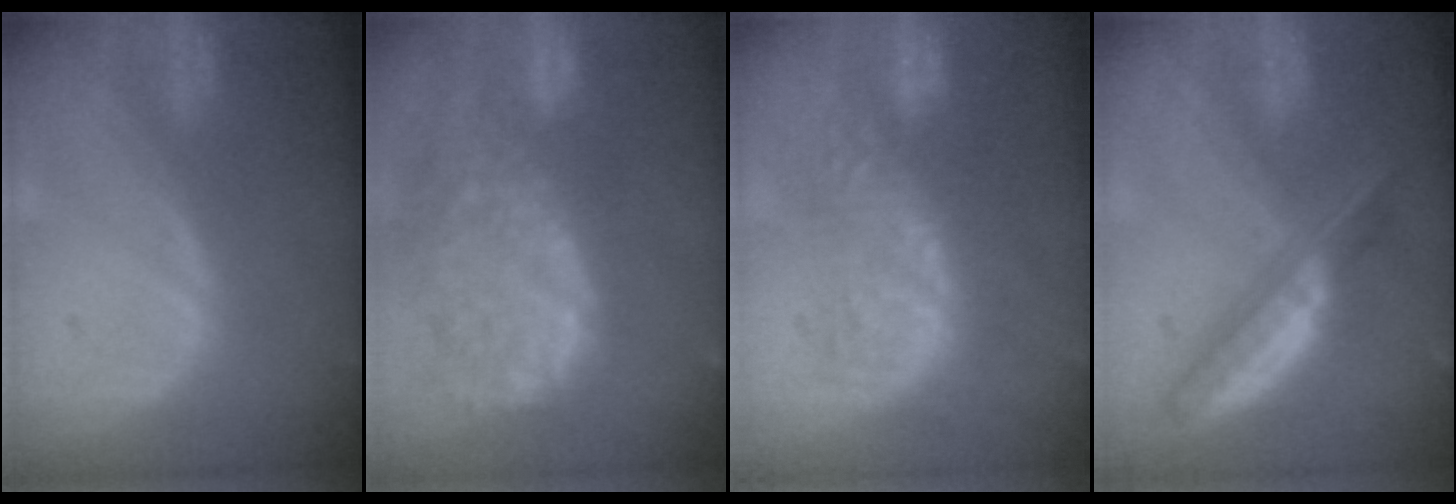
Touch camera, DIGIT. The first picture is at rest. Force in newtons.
{"total": 14.3, "press": 11.8, "slide": 8.1}
{"total": 8.8, "press": 8.5, "slide": 2.5}
{"total": 6.1, "press": 5.7, "slide": 2.2}